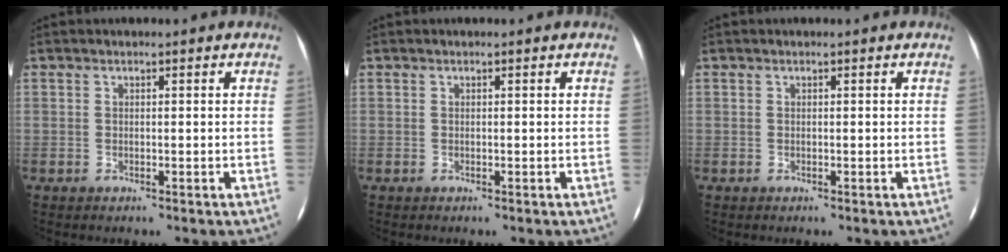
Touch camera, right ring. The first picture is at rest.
{"total": 0.0}
{"total": 0.0}